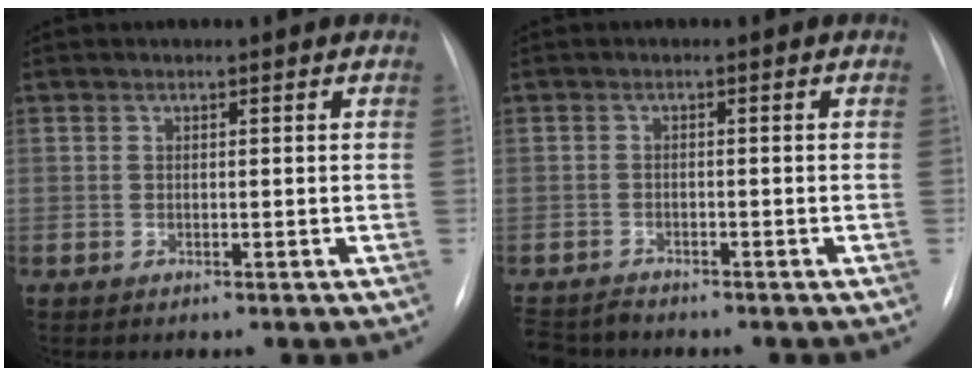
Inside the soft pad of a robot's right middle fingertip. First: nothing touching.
{"total": 4.3, "force": [-4.2, 0.9, 0.6], "torque": [-0.006, -0.009, -0.074]}